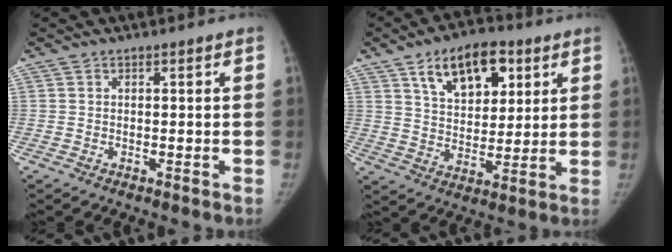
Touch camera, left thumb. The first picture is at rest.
{"total": 13.9, "force": [6.7, 8.2, 9.0], "torque": [-0.103, -0.021, 0.113]}